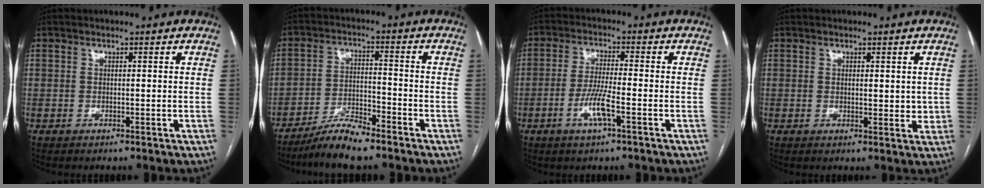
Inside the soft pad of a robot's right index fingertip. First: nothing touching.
{"total": 7.4, "force": [-6.2, 1.0, 4.0], "torque": [-0.075, -0.013, -0.115]}
{"total": 5.9, "force": [-2.5, 0.4, 5.4], "torque": [-0.108, -0.005, -0.048]}
{"total": 2.7, "force": [0.6, 1.1, 2.4], "torque": [-0.035, -0.008, 0.009]}